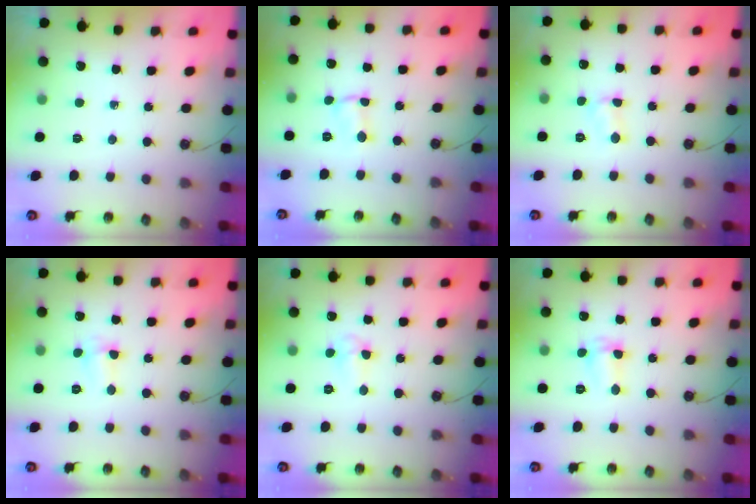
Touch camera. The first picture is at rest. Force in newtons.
{"total": 1.7, "press": 1.6, "slide": 0.5}
{"total": 3.9, "press": 3.9, "slide": 0.4}
{"total": 2.5, "press": 2.4, "slide": 0.5}
{"total": 4.0, "press": 3.1, "slide": 2.4}
{"total": 2.9, "press": 2.9, "slide": 0.5}